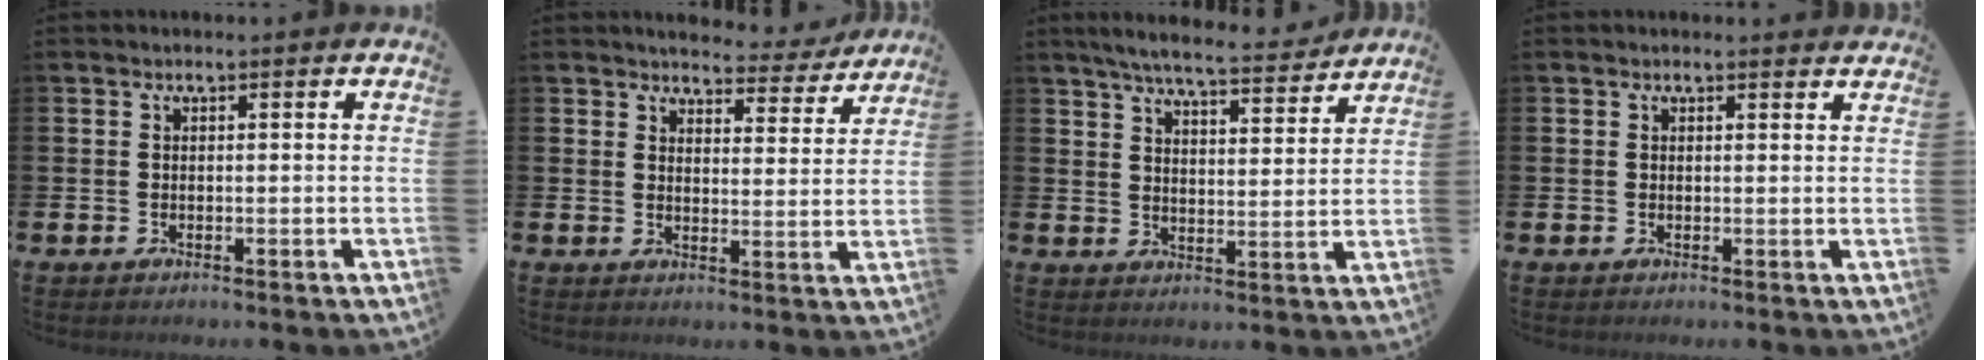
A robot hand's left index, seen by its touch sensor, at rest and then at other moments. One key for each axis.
{"total": 4.4, "fx": 4.3, "fy": 1.1, "fz": 0.3, "tx": -0.015, "ty": -0.033, "tz": 0.072}
{"total": 6.8, "fx": 6.4, "fy": 0.6, "fz": 2.2, "tx": -0.054, "ty": -0.040, "tz": 0.109}
{"total": 0.7, "fx": 0.7, "fy": 0.1, "fz": 0.2, "tx": 0.005, "ty": -0.002, "tz": 0.012}